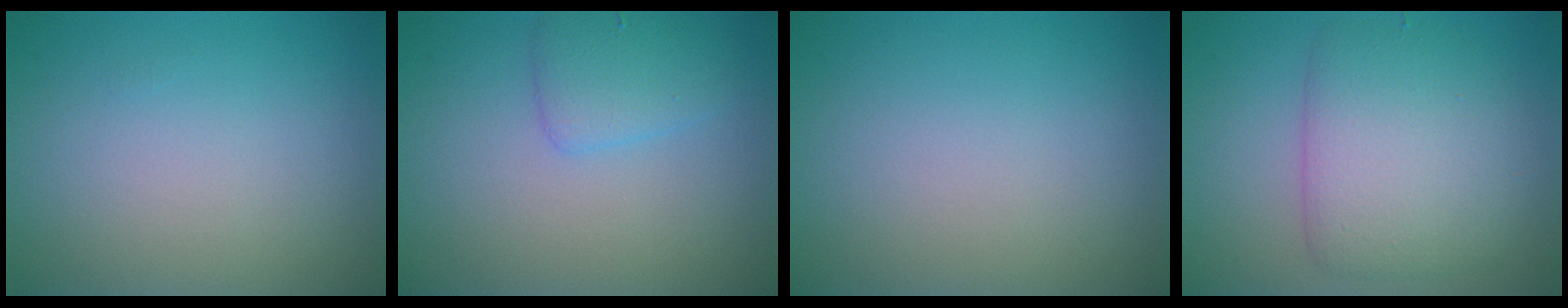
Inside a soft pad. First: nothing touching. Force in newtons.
{"total": 2.4, "press": 2.4, "slide": 0.0}
{"total": 0.0}
{"total": 6.0, "press": 6.0, "slide": 0.2}